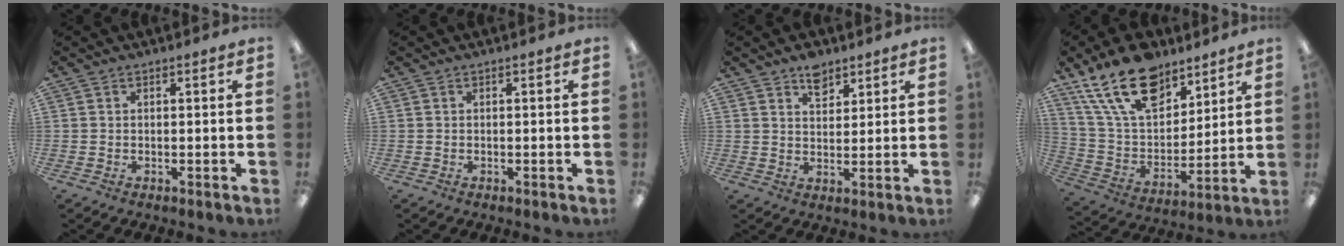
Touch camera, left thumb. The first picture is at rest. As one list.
[{"total": 0.0}, {"total": 5.6, "force": [4.1, 3.0, 2.2], "torque": [-0.022, -0.020, 0.071]}, {"total": 20.5, "force": [13.5, 11.0, 10.8], "torque": [-0.200, -0.059, 0.245]}]